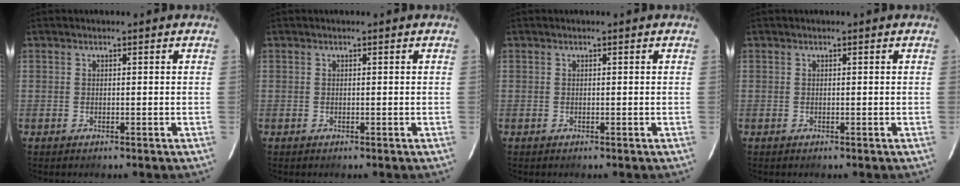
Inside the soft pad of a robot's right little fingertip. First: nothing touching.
{"total": 0.0}
{"total": 0.0}
{"total": 0.0}